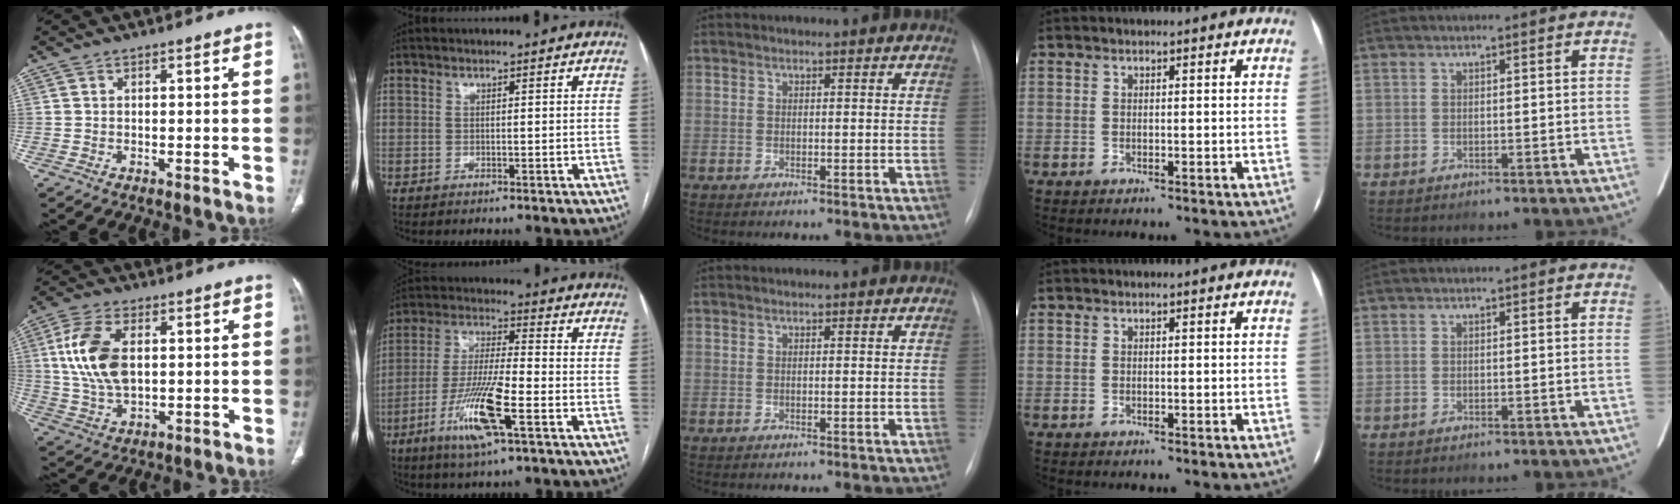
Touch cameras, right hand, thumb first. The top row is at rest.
{"thumb": {"total": 12.0, "force": [1.9, 6.7, 9.8], "torque": [-0.202, -0.001, 0.040]}, "index": {"total": 12.4, "force": [-5.4, 1.2, 11.1], "torque": [-0.224, -0.015, -0.101]}}